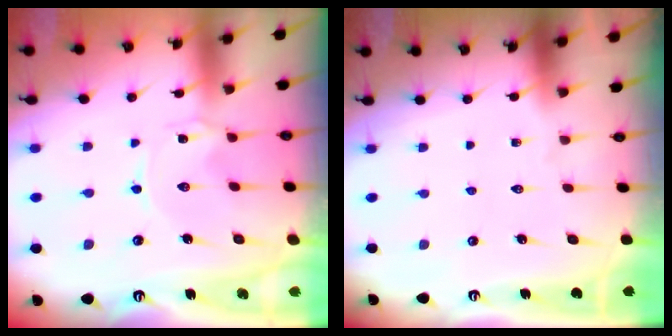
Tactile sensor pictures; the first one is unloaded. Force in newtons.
{"total": 0.0}